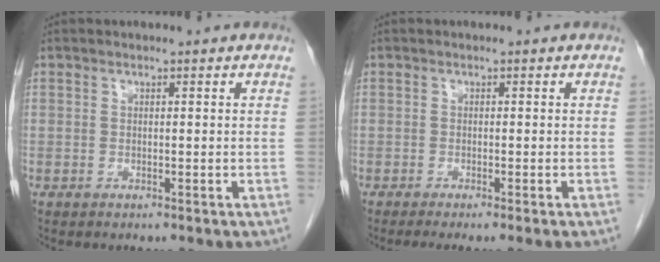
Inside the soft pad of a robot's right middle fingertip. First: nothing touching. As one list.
[{"total": 4.0, "force": [-3.2, -0.7, 2.3], "torque": [-0.022, -0.008, -0.047]}]